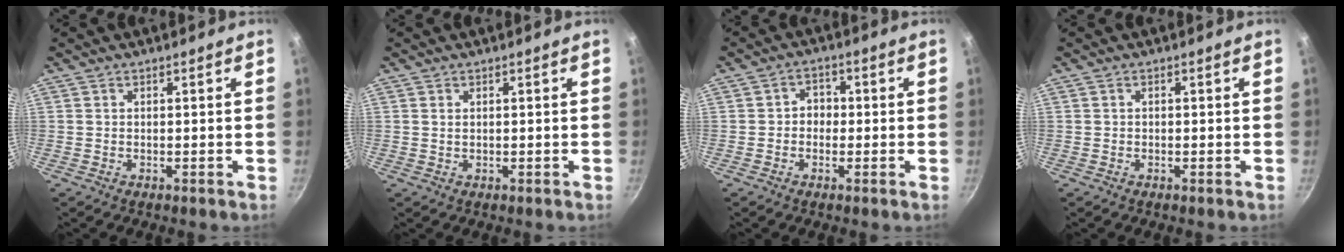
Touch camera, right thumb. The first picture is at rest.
{"total": 0.6, "force": [0.3, 0.4, 0.4], "torque": [-0.007, 0.000, 0.006]}
{"total": 3.4, "force": [-0.4, 3.0, 1.6], "torque": [-0.002, 0.008, -0.011]}
{"total": 0.0}